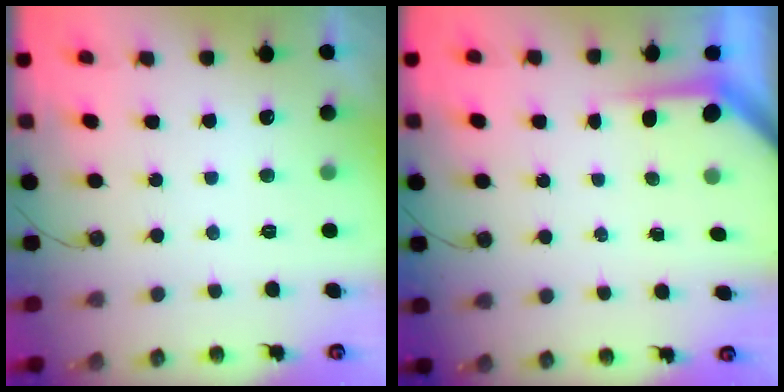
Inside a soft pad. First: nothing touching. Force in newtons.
{"total": 3.6, "press": 3.6, "slide": 0.4}